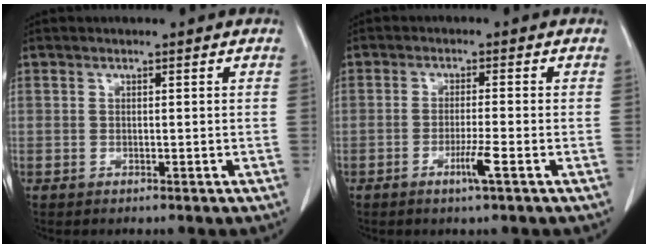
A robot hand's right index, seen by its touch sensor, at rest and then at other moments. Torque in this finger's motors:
{"motor_torque": [0.57, -0.07, 0.15, 0.04]}